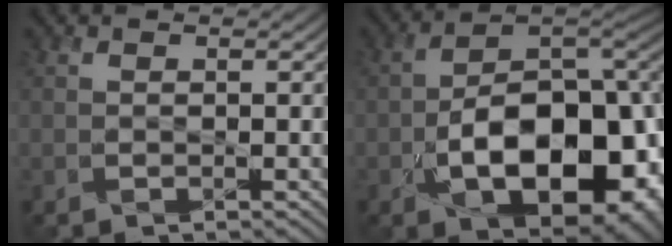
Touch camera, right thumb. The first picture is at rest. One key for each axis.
{"total": 17.3, "fx": -5.0, "fy": 9.9, "fz": 13.2, "tx": -0.181, "ty": -0.028, "tz": -0.074}